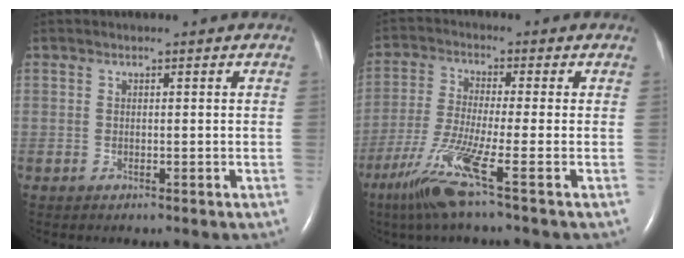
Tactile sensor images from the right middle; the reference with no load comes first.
{"total": 9.2, "force": [-5.0, -1.2, 7.6], "torque": [-0.158, -0.031, -0.104]}